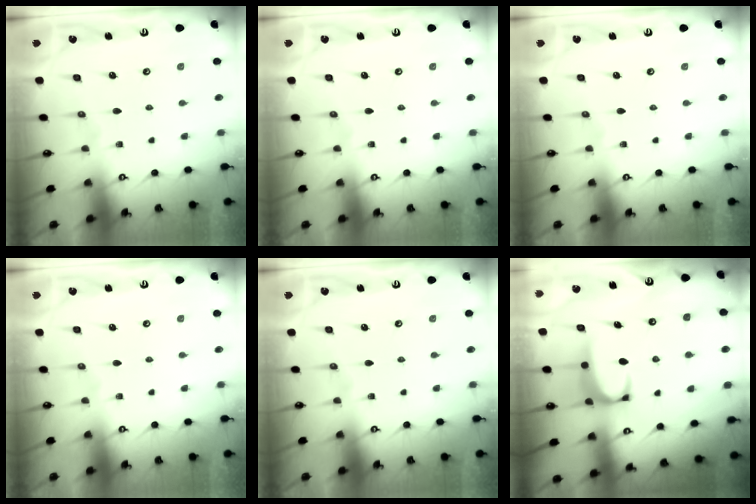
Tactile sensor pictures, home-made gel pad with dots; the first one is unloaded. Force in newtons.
{"total": 0.0}
{"total": 0.0}
{"total": 0.0}
{"total": 0.0}
{"total": 2.0, "press": 2.0, "slide": 0.3}